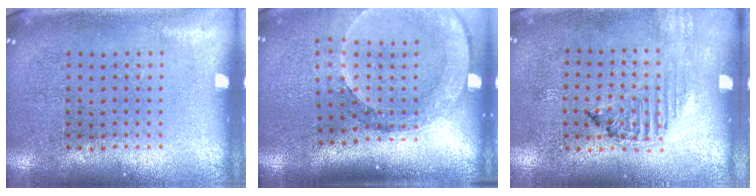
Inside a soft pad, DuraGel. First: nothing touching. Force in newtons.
{"total": 2.6, "press": 2.0, "slide": 1.7}
{"total": 1.2, "press": 1.1, "slide": 0.2}